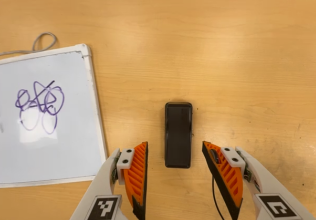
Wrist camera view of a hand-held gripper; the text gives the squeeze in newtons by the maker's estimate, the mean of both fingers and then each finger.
{"total": 0.0}